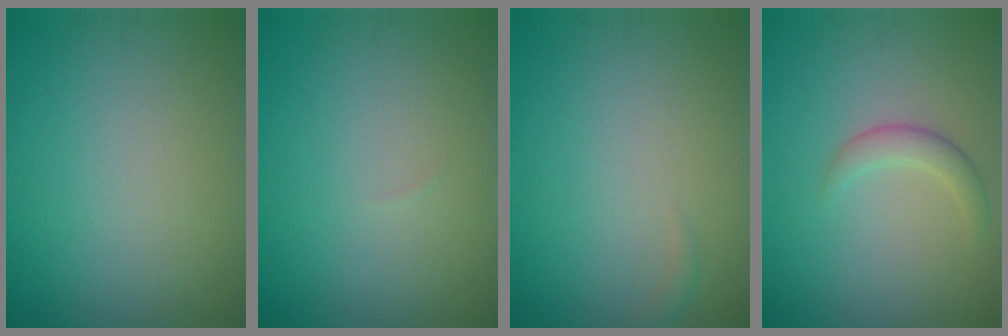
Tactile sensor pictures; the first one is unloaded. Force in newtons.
{"total": 0.0}
{"total": 0.5, "press": 0.5, "slide": 0.0}
{"total": 2.5, "press": 2.5, "slide": 0.1}